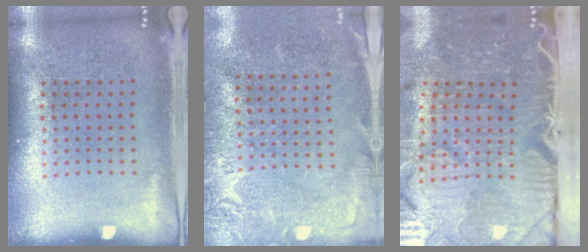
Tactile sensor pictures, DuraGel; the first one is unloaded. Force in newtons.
{"total": 2.7, "press": 2.6, "slide": 0.9}
{"total": 5.3, "press": 4.3, "slide": 3.1}